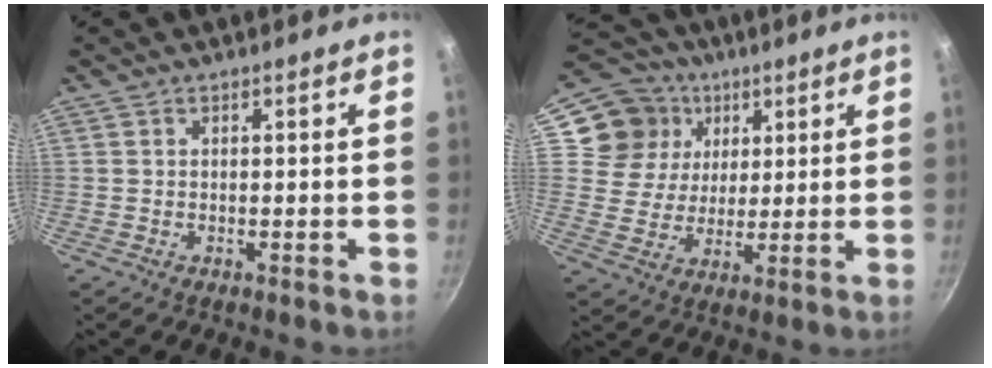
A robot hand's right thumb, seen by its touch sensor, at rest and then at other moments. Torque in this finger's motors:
{"motor_torque": [-0.80, 1.03, -0.62, 0.34, 0.08]}